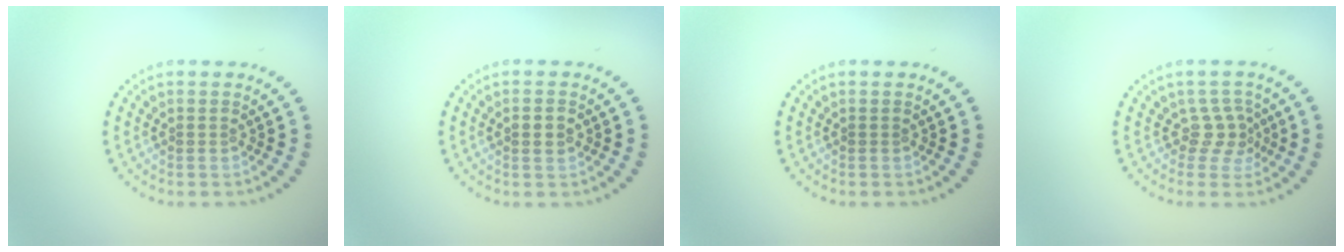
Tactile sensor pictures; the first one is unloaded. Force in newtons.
{"total": 1.3, "press": 1.2, "slide": 0.2}
{"total": 0.0}
{"total": 2.1, "press": 1.5, "slide": 1.6}